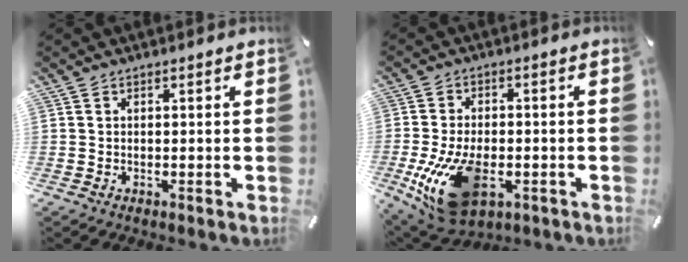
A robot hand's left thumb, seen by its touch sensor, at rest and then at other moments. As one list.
[{"total": 16.2, "force": [-4.7, 9.3, 12.4], "torque": [-0.254, -0.002, -0.073]}]